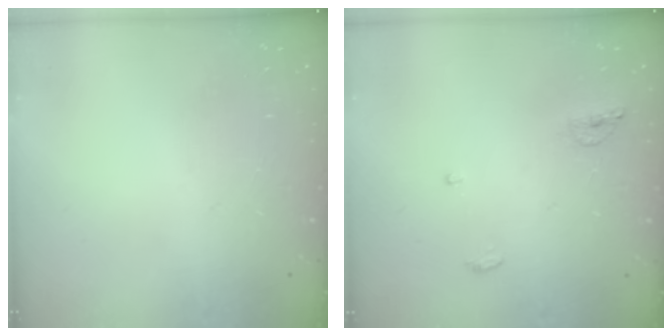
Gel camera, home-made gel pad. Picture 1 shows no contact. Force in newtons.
{"total": 5.7, "press": 5.7, "slide": 0.9}